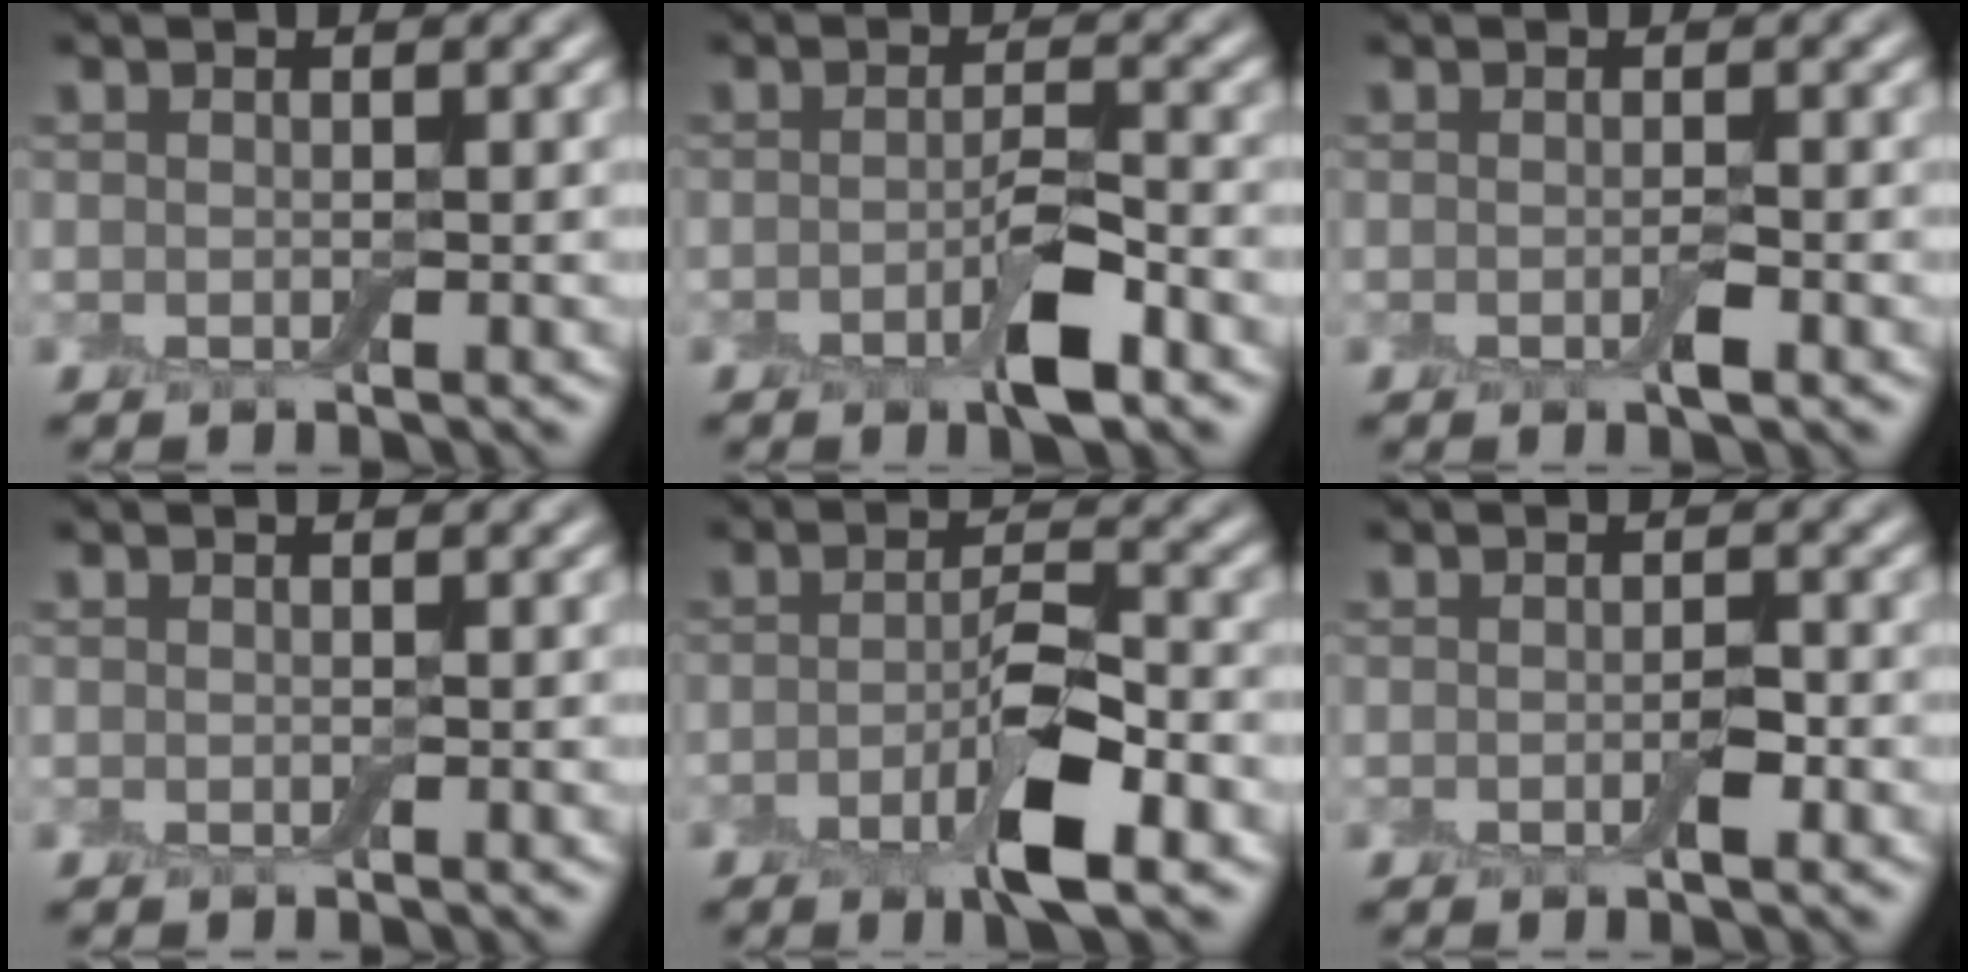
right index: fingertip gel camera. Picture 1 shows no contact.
{"total": 3.5, "force": [-1.6, 0.9, 3.0], "torque": [-0.052, 0.000, -0.030]}
{"total": 1.1, "force": [-0.4, 0.2, 1.0], "torque": [-0.015, -0.002, -0.008]}
{"total": 0.0}
{"total": 5.4, "force": [-2.3, 1.5, 4.7], "torque": [-0.083, 0.000, -0.044]}
{"total": 1.3, "force": [-0.5, 0.4, 1.1], "torque": [-0.018, -0.001, -0.007]}